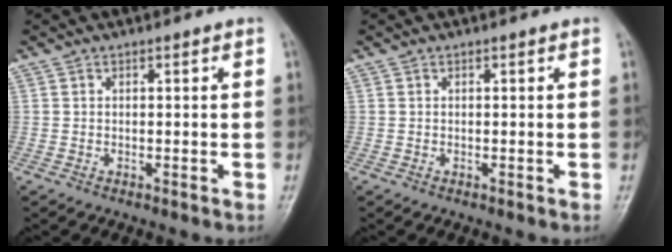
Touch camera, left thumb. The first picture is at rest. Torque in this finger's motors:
{"motor_torque": [0.00, 0.00, -0.01, -0.01, 0.00]}